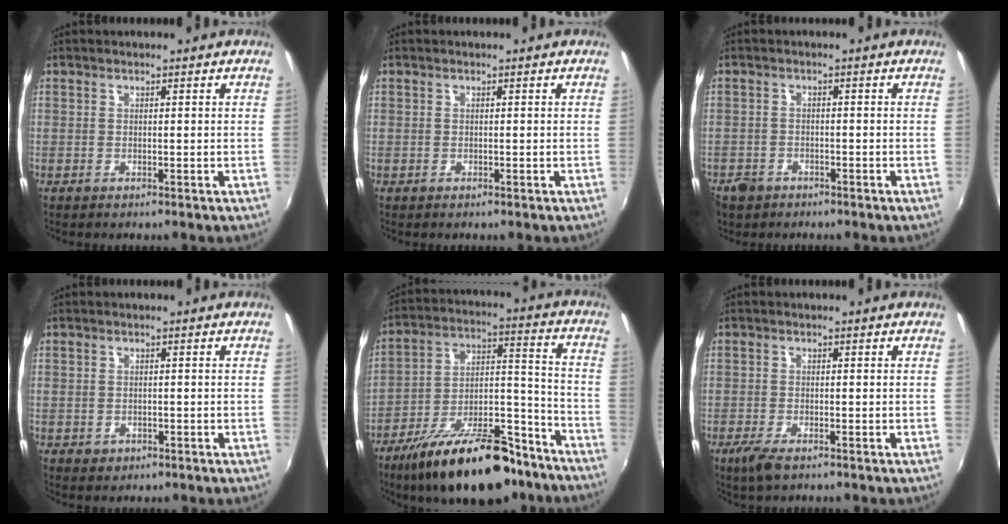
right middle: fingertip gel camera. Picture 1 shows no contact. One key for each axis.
{"total": 0.0}
{"total": 6.0, "fx": -3.6, "fy": 4.4, "fz": 1.8, "tx": -0.057, "ty": -0.002, "tz": -0.058}
{"total": 1.9, "fx": -0.8, "fy": 1.6, "fz": 0.7, "tx": -0.015, "ty": -0.004, "tz": -0.009}
{"total": 23.9, "fx": -17.2, "fy": 8.8, "fz": 14.1, "tx": -0.232, "ty": 0.003, "tz": -0.261}
{"total": 3.5, "fx": -2.3, "fy": 1.1, "fz": 2.4, "tx": -0.057, "ty": -0.011, "tz": -0.044}